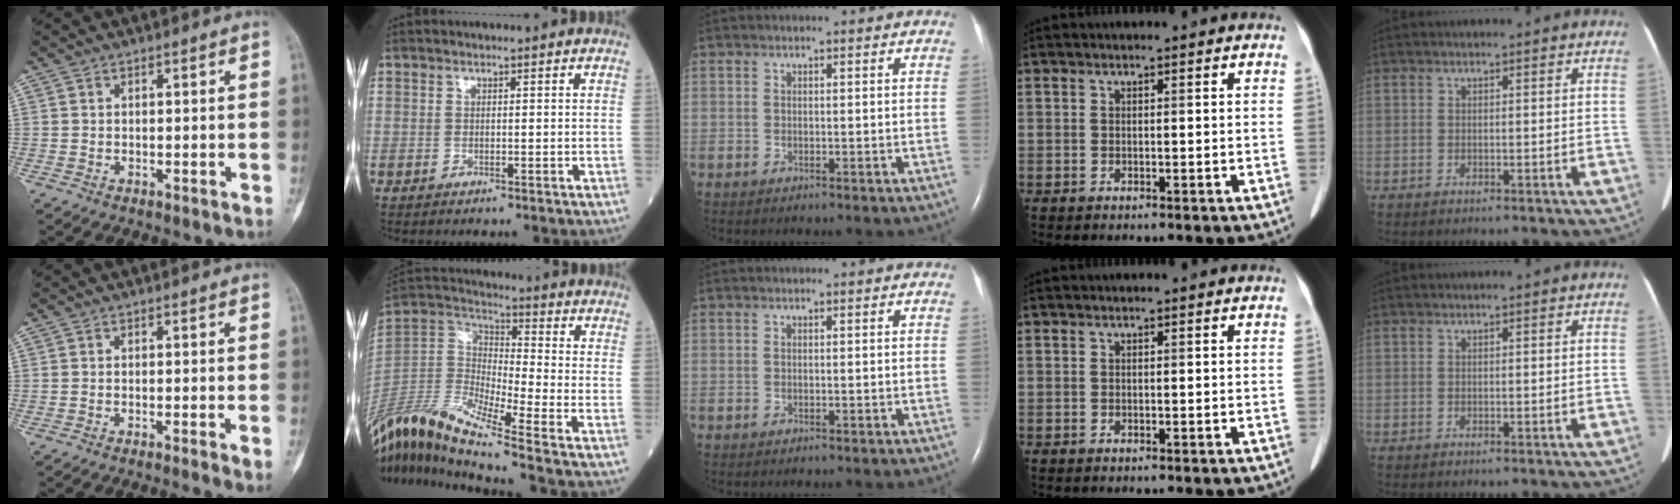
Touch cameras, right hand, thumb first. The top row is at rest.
{"thumb": {"total": 3.3, "force": [-2.1, -0.2, 2.6], "torque": [-0.043, -0.001, -0.030]}, "index": {"total": 17.4, "force": [-13.2, -0.3, 11.3], "torque": [-0.235, -0.006, -0.253]}}